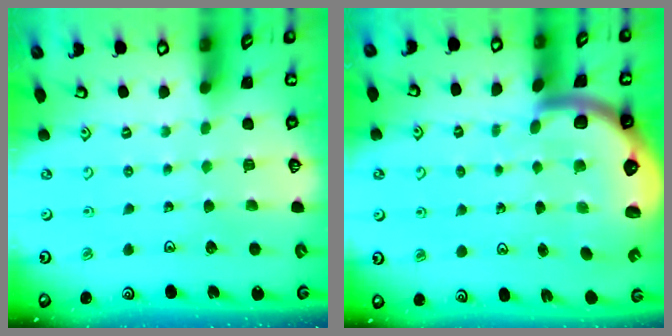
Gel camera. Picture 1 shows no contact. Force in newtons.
{"total": 5.9, "press": 5.6, "slide": 1.7}